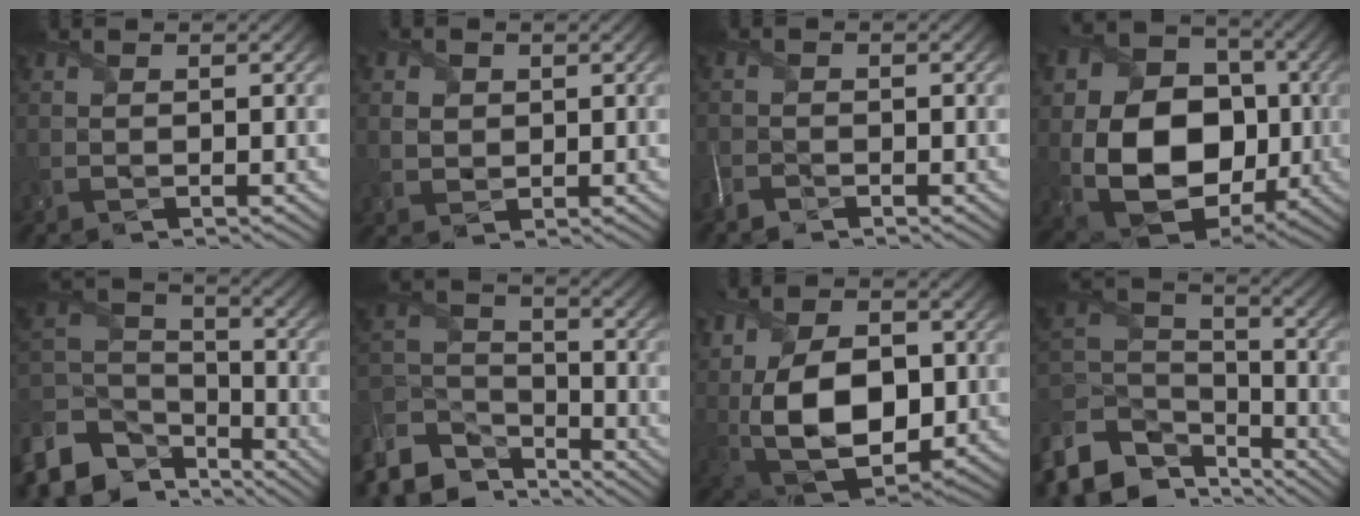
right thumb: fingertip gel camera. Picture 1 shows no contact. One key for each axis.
{"total": 2.4, "fx": 0.7, "fy": 2.1, "fz": 1.0, "tx": -0.034, "ty": -0.007, "tz": 0.013}
{"total": 1.8, "fx": -1.6, "fy": 0.7, "fz": 0.4, "tx": -0.016, "ty": -0.007, "tz": -0.040}
{"total": 17.4, "fx": -1.2, "fy": 13.3, "fz": 11.1, "tx": -0.206, "ty": -0.038, "tz": 0.001}
{"total": 12.8, "fx": -8.0, "fy": 8.1, "fz": 5.8, "tx": -0.177, "ty": -0.029, "tz": -0.145}
{"total": 11.6, "fx": -8.4, "fy": 6.5, "fz": 4.7, "tx": -0.146, "ty": -0.022, "tz": -0.156}
{"total": 16.9, "fx": 1.0, "fy": 10.6, "fz": 13.1, "tx": -0.261, "ty": 0.002, "tz": 0.030}
{"total": 13.8, "fx": -8.8, "fy": 8.3, "fz": 6.8, "tx": -0.198, "ty": -0.025, "tz": -0.152}